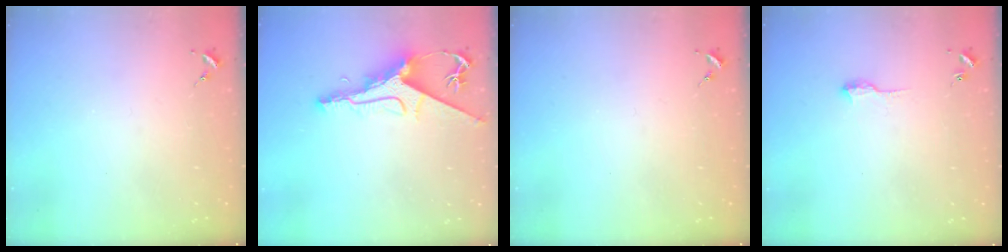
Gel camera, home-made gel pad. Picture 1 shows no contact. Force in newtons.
{"total": 11.4, "press": 11.3, "slide": 1.0}
{"total": 0.0}
{"total": 5.9, "press": 5.8, "slide": 0.6}